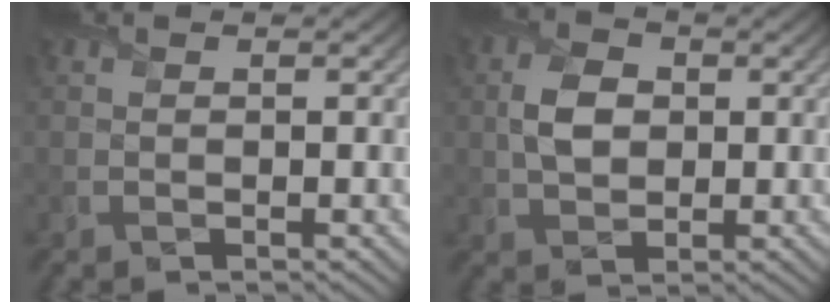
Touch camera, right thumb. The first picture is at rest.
{"total": 4.6, "force": [0.5, 3.3, 3.2], "torque": [-0.073, 0.000, 0.005]}